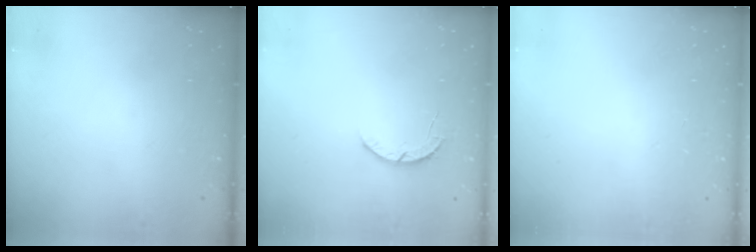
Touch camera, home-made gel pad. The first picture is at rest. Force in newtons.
{"total": 3.9, "press": 3.9, "slide": 0.4}
{"total": 2.4, "press": 2.4, "slide": 0.2}